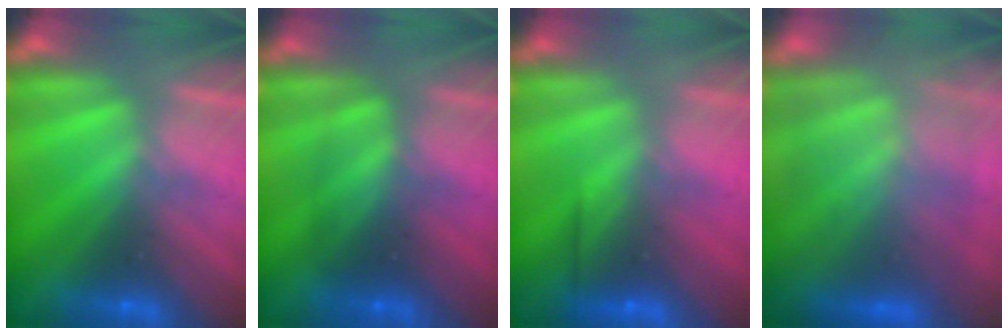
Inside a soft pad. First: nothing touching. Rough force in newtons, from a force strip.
{"total": 2.4}
{"total": 2.6}
{"total": 14.6}